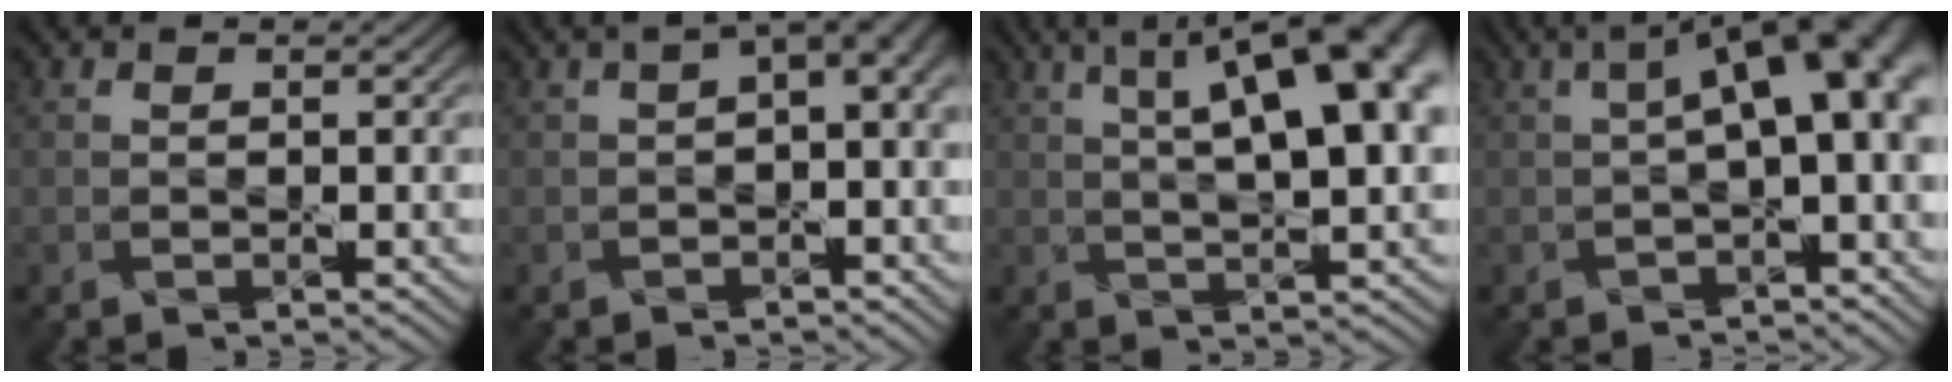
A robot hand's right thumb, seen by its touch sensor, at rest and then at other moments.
{"total": 4.9, "force": [0.9, 2.3, 4.2], "torque": [-0.058, 0.004, 0.013]}
{"total": 14.4, "force": [5.3, 4.7, 12.6], "torque": [-0.173, 0.037, 0.065]}
{"total": 9.2, "force": [0.8, 3.6, 8.5], "torque": [-0.115, 0.013, 0.013]}